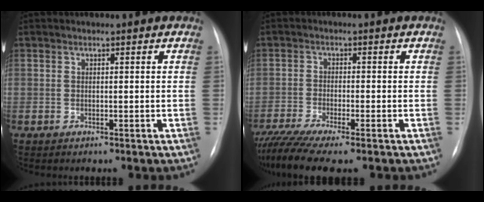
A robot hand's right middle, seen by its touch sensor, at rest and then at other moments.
{"total": 9.8, "force": [-7.9, 0.8, 5.8], "torque": [-0.104, -0.015, -0.130]}